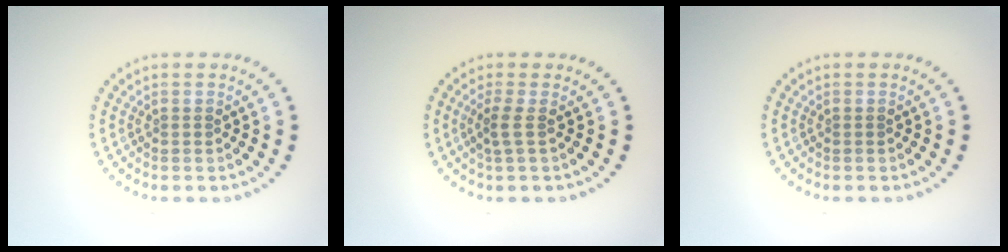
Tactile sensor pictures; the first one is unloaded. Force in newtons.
{"total": 1.6, "press": 1.1, "slide": 1.2}
{"total": 0.0}